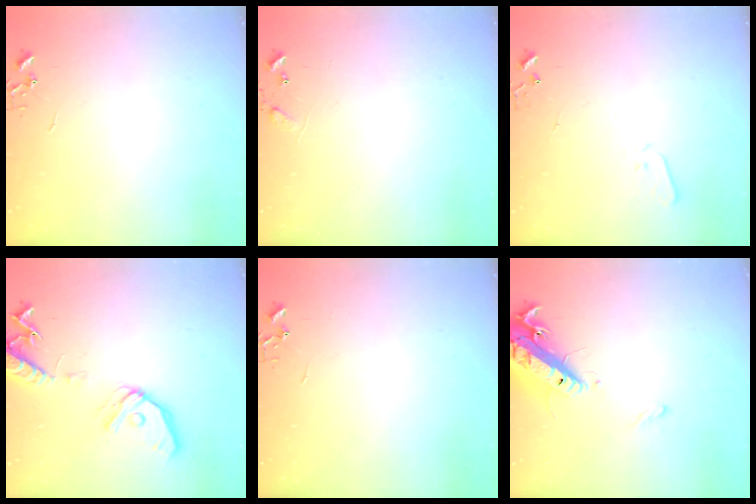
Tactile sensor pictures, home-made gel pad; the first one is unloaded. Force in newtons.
{"total": 8.0, "press": 8.0, "slide": 0.4}
{"total": 3.3, "press": 3.2, "slide": 0.6}
{"total": 15.4, "press": 15.2, "slide": 2.8}
{"total": 0.0}
{"total": 16.2, "press": 15.7, "slide": 3.6}